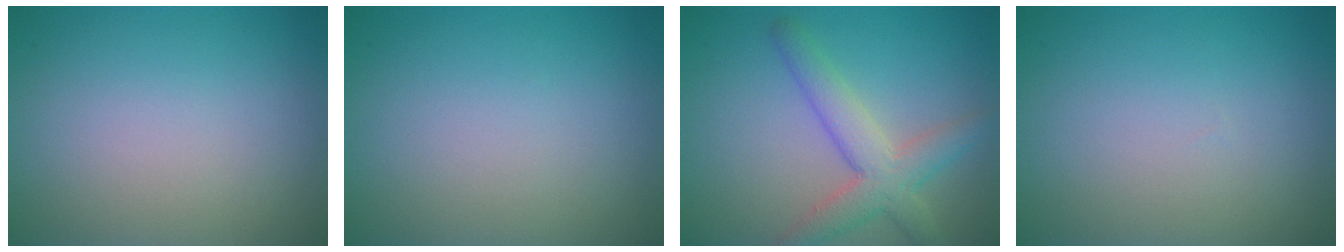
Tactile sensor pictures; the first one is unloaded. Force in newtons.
{"total": 0.0}
{"total": 4.6, "press": 4.6, "slide": 0.3}
{"total": 0.0}